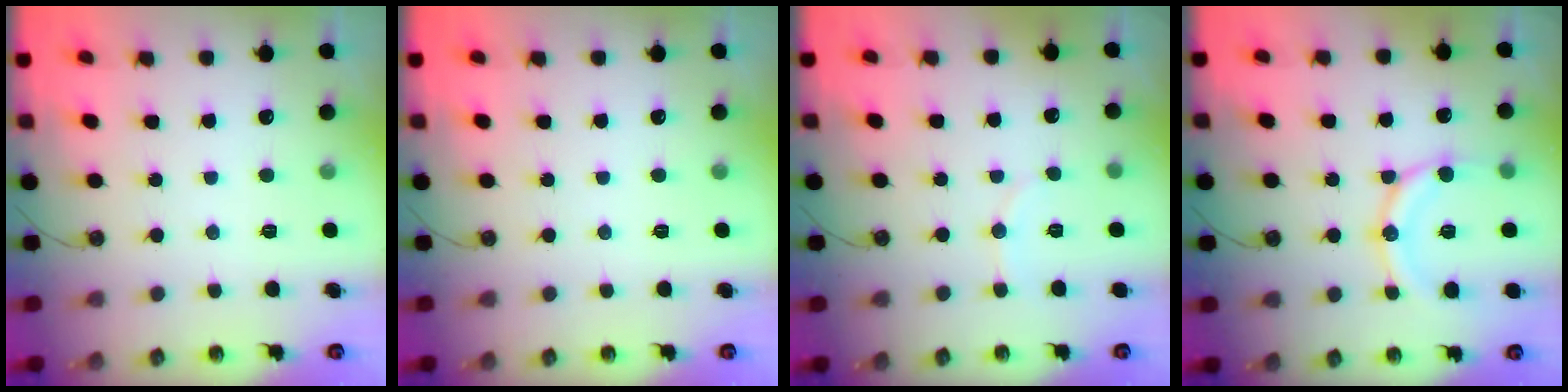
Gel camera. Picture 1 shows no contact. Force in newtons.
{"total": 0.0}
{"total": 4.7, "press": 4.6, "slide": 0.7}
{"total": 14.1, "press": 13.8, "slide": 2.9}